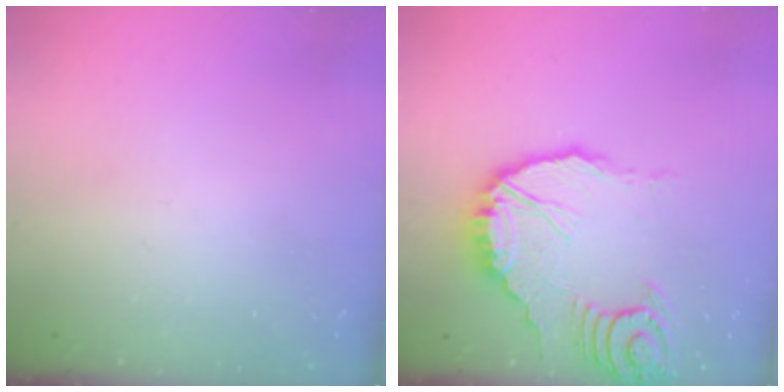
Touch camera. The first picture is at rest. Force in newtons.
{"total": 13.3, "press": 13.3, "slide": 1.6}